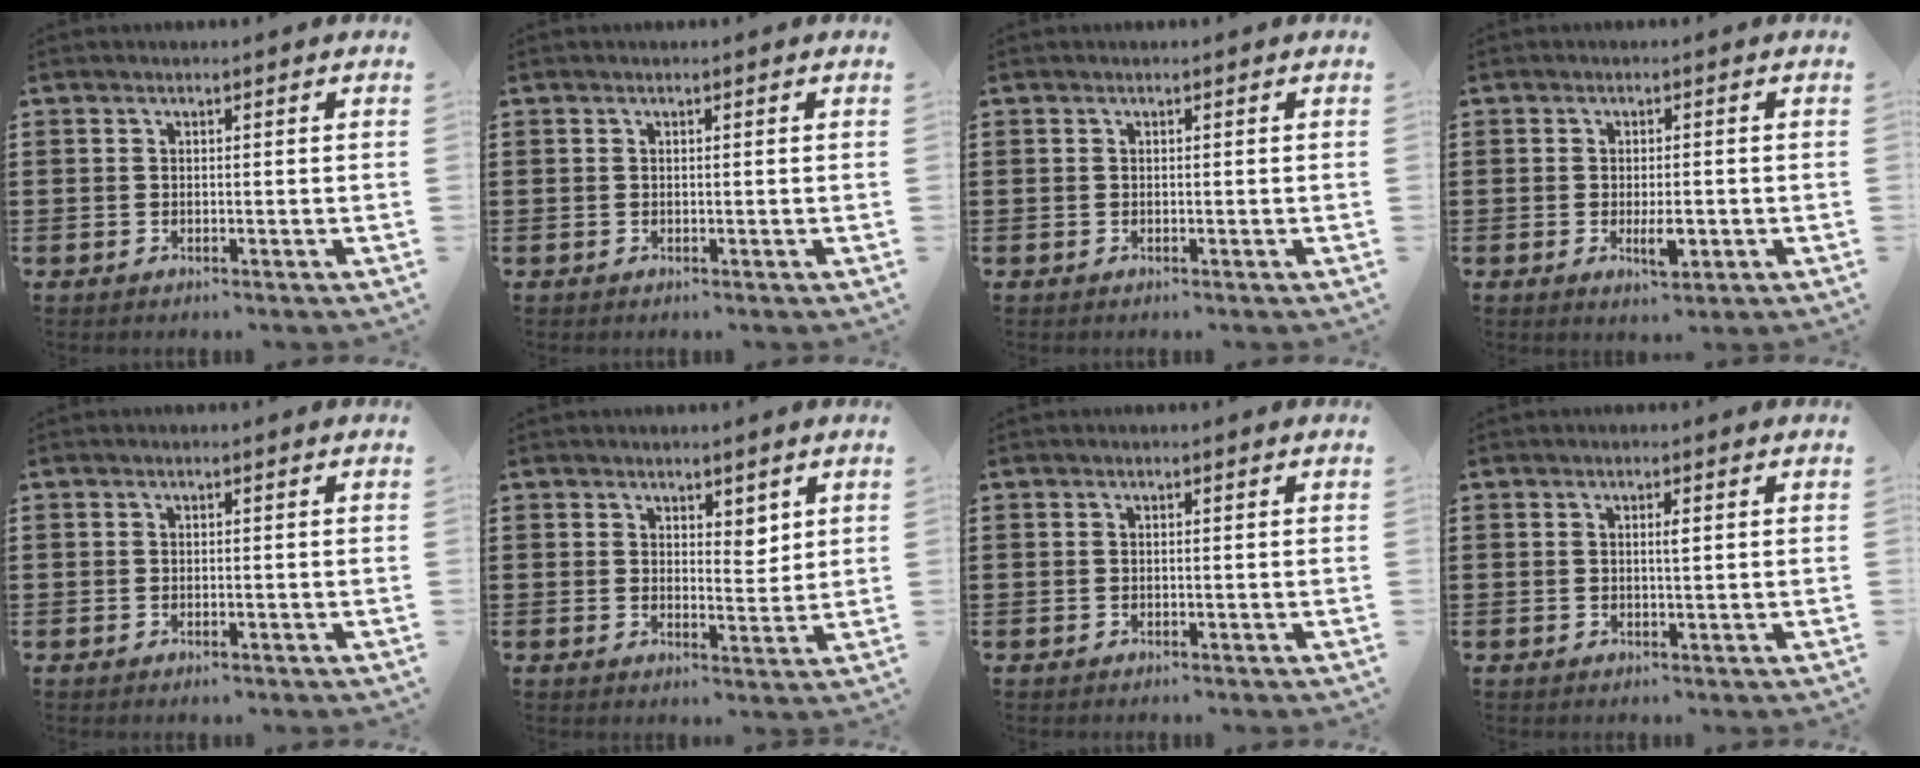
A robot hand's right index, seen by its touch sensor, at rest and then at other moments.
{"total": 0.0}
{"total": 0.0}
{"total": 3.5, "force": [-0.9, 1.3, 3.1], "torque": [-0.060, -0.001, -0.016]}
{"total": 0.5, "force": [-0.2, 0.3, 0.3], "torque": [-0.007, -0.002, -0.004]}
{"total": 3.1, "force": [2.4, 1.6, 1.1], "torque": [-0.012, -0.002, 0.042]}
{"total": 0.0}
{"total": 1.3, "force": [0.3, 0.2, 1.3], "torque": [-0.025, 0.002, 0.005]}